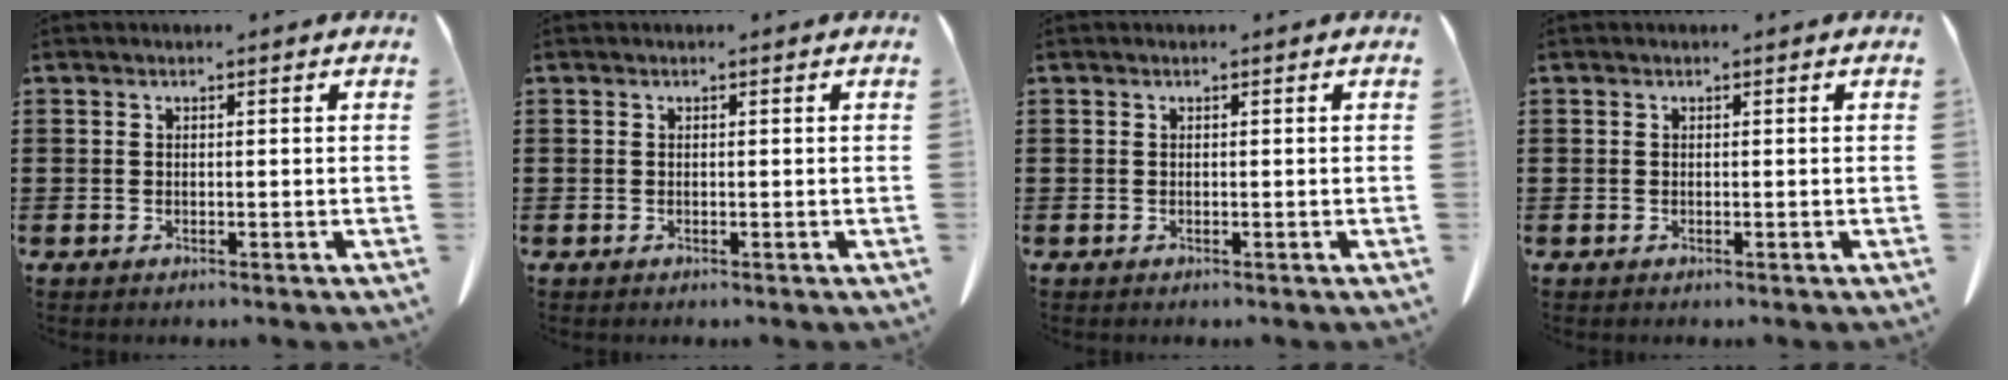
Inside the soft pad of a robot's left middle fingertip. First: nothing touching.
{"total": 0.0}
{"total": 0.0}
{"total": 0.0}